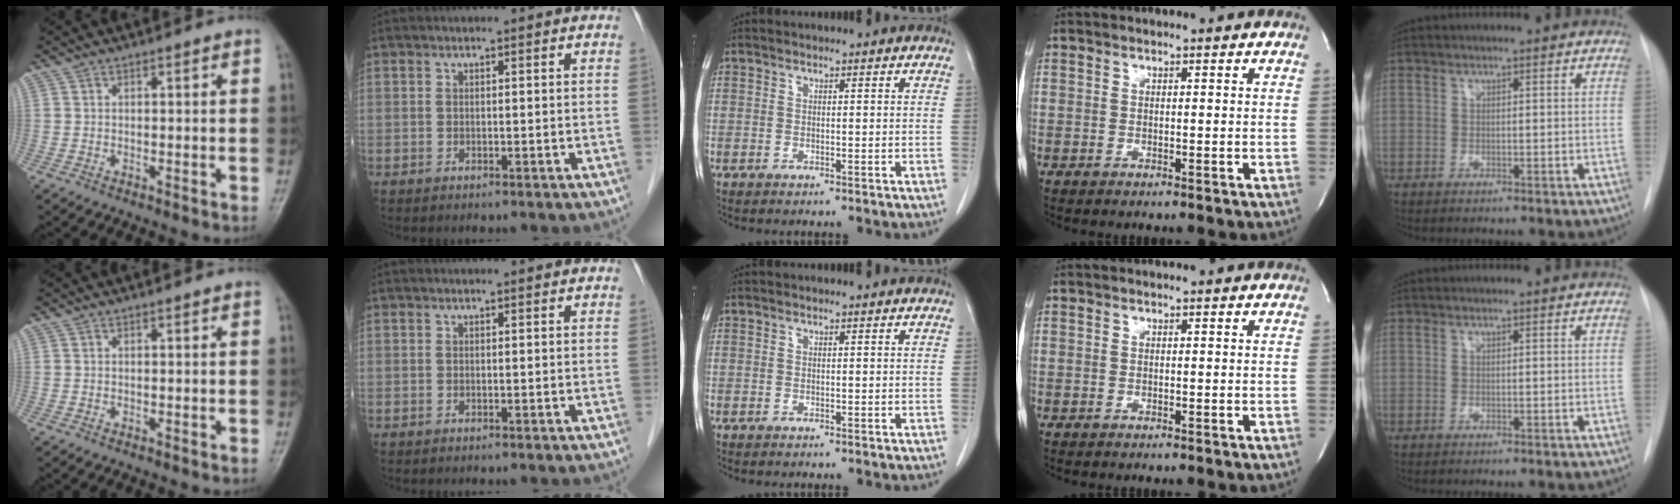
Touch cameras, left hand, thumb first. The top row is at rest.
{}